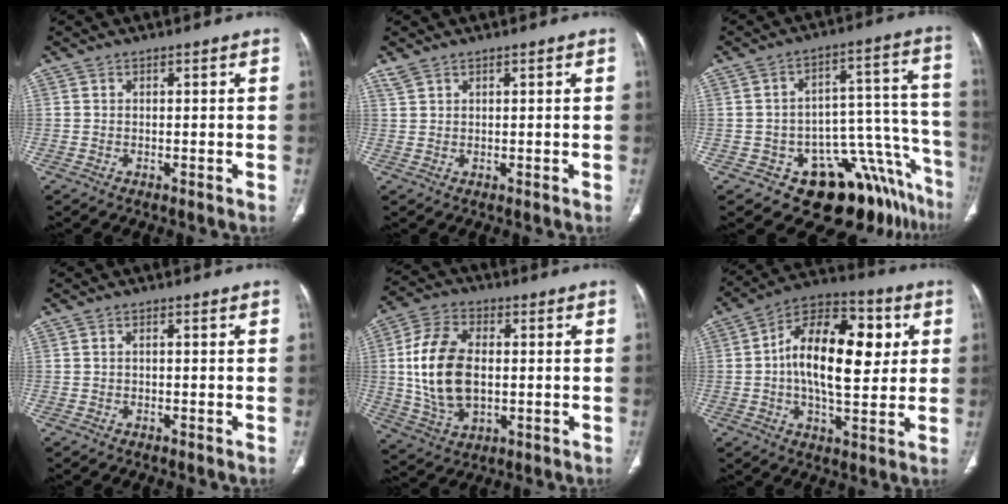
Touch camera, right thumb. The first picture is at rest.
{"total": 1.4, "force": [1.2, 0.5, 0.5], "torque": [-0.012, 0.008, 0.030]}
{"total": 16.7, "force": [-12.1, 7.4, 8.9], "torque": [-0.014, 0.127, -0.156]}
{"total": 0.6, "force": [-0.2, 0.3, 0.5], "torque": [-0.008, 0.003, -0.006]}
{"total": 15.9, "force": [0.2, 9.7, 12.6], "torque": [-0.241, 0.007, 0.011]}
{"total": 19.7, "force": [2.7, 9.9, 16.8], "torque": [-0.243, 0.020, 0.033]}